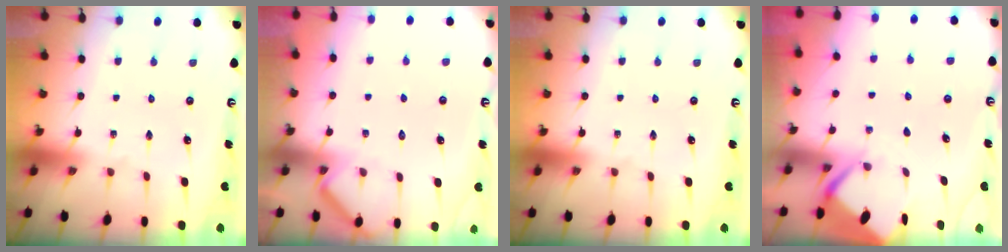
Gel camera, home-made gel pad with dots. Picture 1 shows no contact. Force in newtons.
{"total": 3.8, "press": 3.8, "slide": 0.5}
{"total": 0.0}
{"total": 2.6, "press": 2.6, "slide": 0.4}